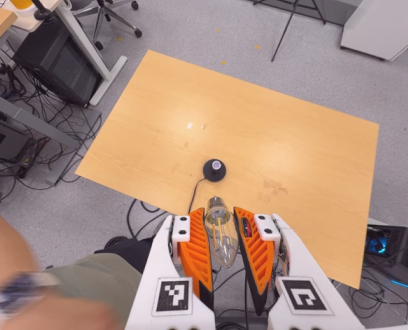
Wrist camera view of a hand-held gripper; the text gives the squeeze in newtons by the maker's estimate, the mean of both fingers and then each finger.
{"total": 20.7, "left": 22.7, "right": 18.8}